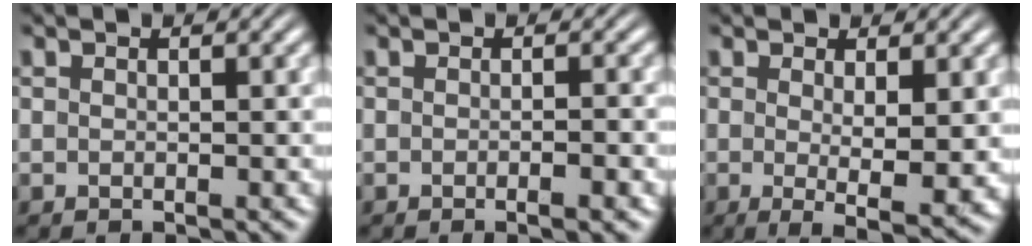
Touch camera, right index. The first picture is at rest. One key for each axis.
{"total": 1.1, "fx": -0.8, "fy": -0.1, "fz": 0.8, "tx": -0.011, "ty": 0.004, "tz": -0.018}
{"total": 4.3, "fx": -1.3, "fy": 0.9, "fz": 4.0, "tx": -0.065, "ty": -0.034, "tz": -0.009}